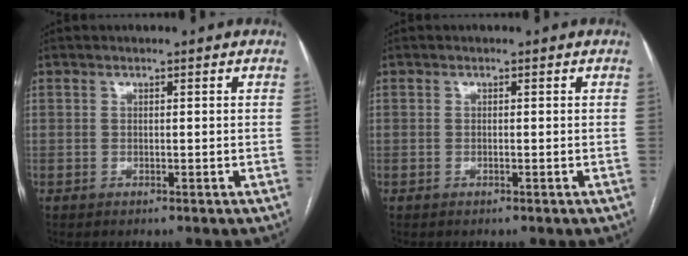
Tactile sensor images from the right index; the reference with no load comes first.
{"total": 0.0}